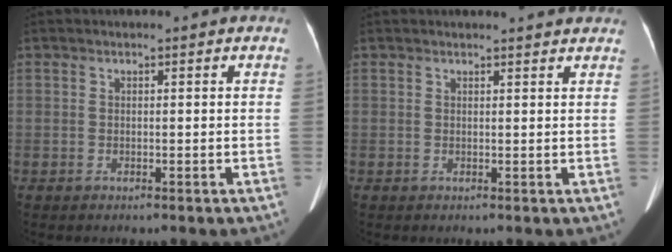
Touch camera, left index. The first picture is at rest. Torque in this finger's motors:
{"motor_torque": [-0.25, -0.25, -0.10, -0.02]}